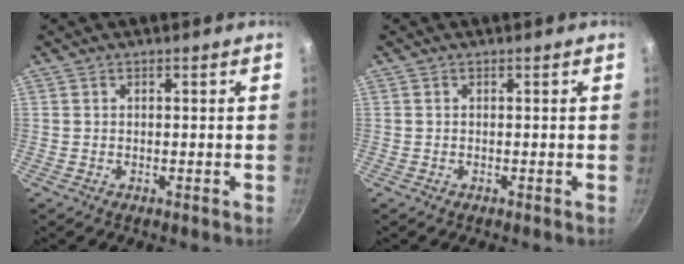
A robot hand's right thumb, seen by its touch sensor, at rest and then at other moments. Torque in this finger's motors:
{"motor_torque": [-0.18, -0.31, -0.31, -0.16, -0.05]}